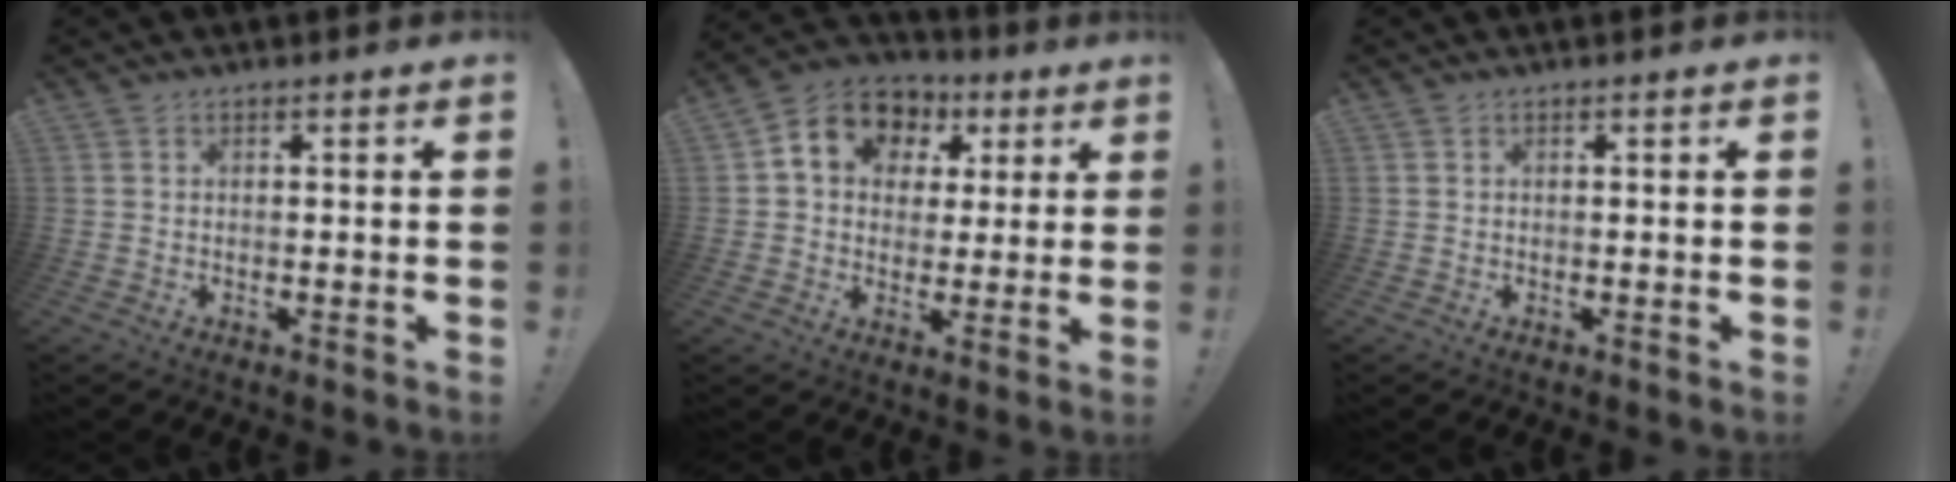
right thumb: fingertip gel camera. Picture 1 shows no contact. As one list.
[{"total": 11.5, "force": [4.0, 9.5, 5.2], "torque": [-0.076, -0.011, 0.078]}, {"total": 0.0}]